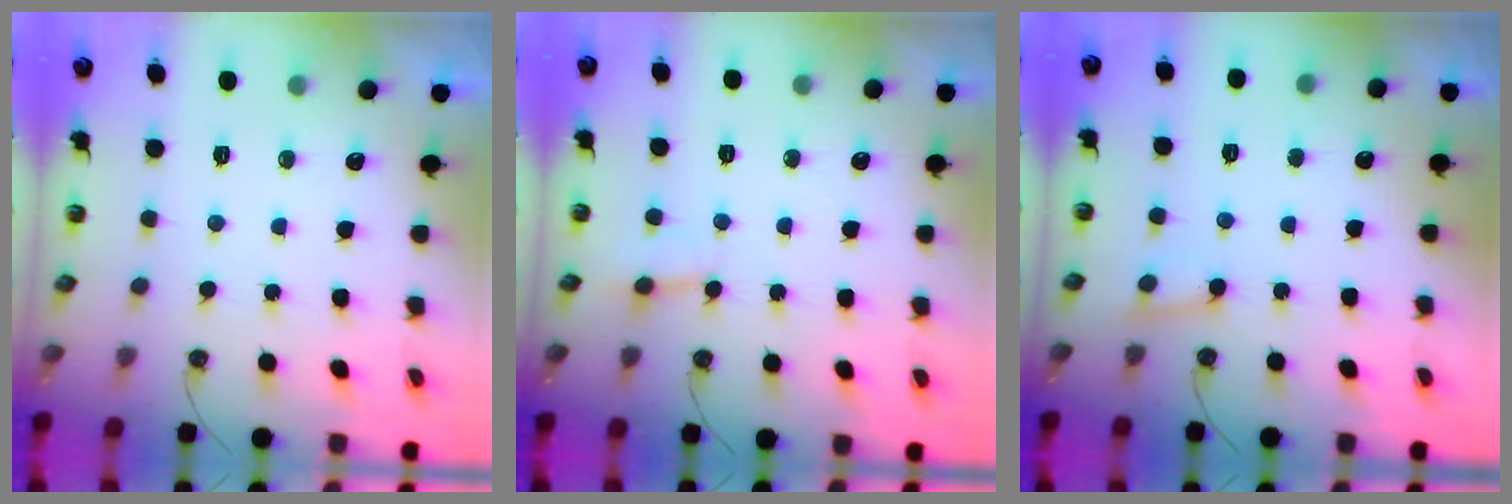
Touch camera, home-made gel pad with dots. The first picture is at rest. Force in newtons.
{"total": 3.4, "press": 3.3, "slide": 0.8}
{"total": 3.9, "press": 3.8, "slide": 0.4}